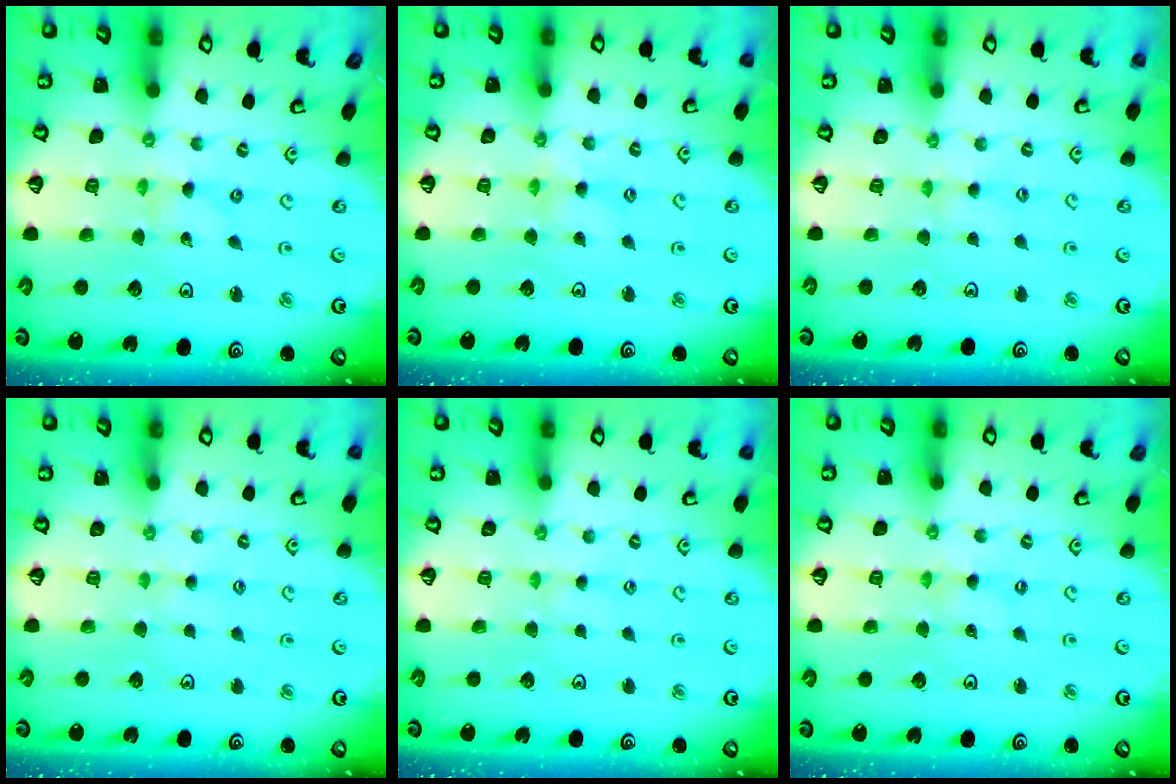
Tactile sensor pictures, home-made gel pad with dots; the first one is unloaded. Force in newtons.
{"total": 2.5, "press": 2.5, "slide": 0.2}
{"total": 2.5, "press": 2.5, "slide": 0.3}
{"total": 2.3, "press": 2.3, "slide": 0.3}
{"total": 0.0}
{"total": 0.0}